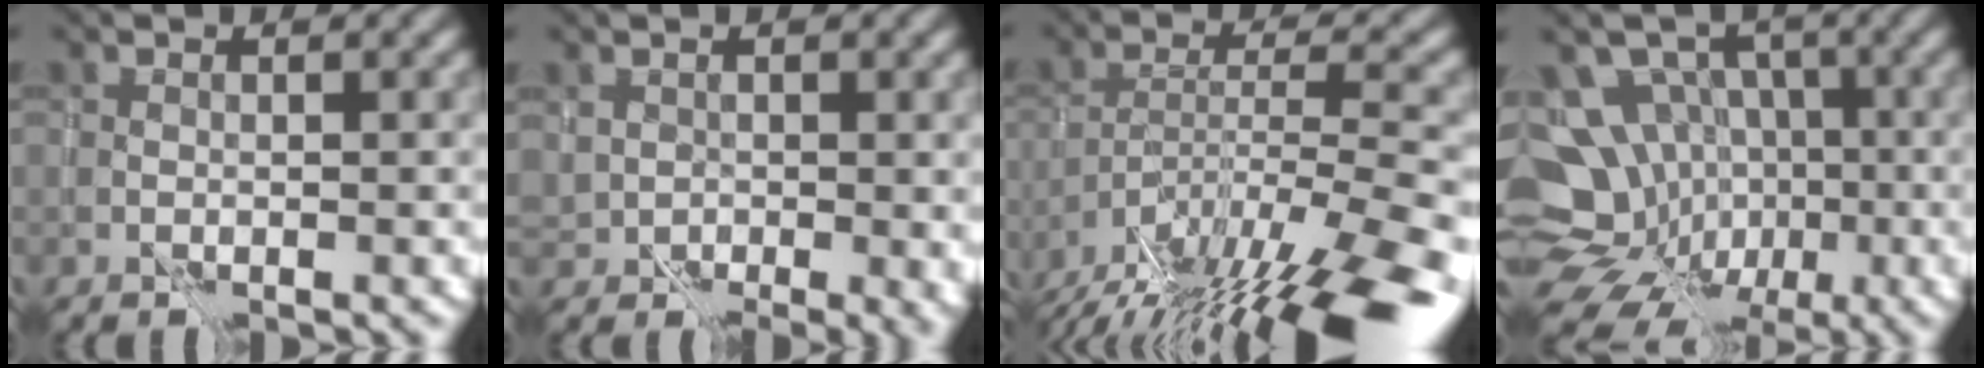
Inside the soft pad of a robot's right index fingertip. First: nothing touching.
{"total": 3.2, "force": [0.2, 2.1, 2.4], "torque": [-0.036, -0.012, 0.008]}
{"total": 15.3, "force": [-11.8, 2.4, 9.4], "torque": [-0.167, -0.018, -0.182]}
{"total": 12.0, "force": [-3.9, 10.1, 5.1], "torque": [-0.094, -0.025, -0.058]}